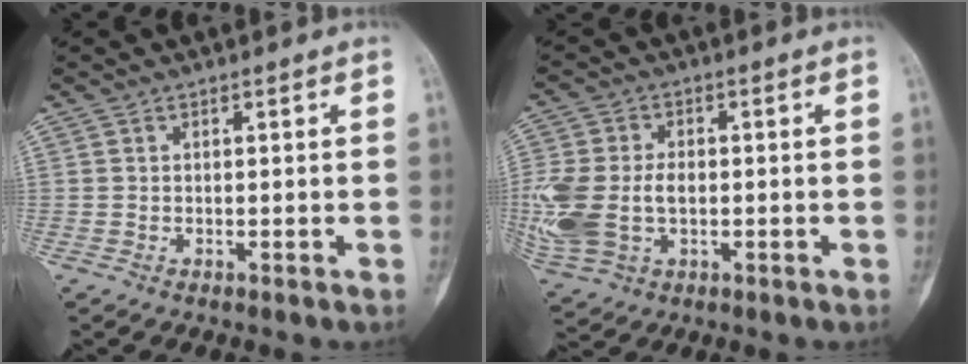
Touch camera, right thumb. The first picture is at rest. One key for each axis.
{"total": 15.8, "fx": -1.4, "fy": 10.8, "fz": 11.4, "tx": -0.292, "ty": 0.005, "tz": -0.011}